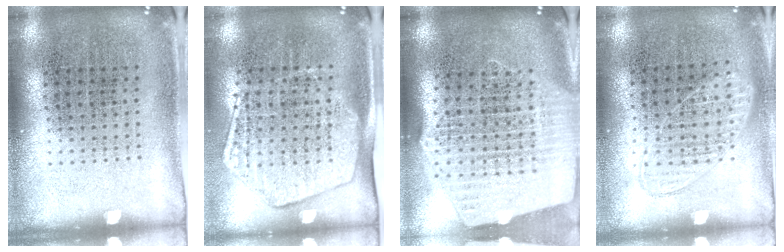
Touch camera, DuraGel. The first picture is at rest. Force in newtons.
{"total": 1.9, "press": 1.6, "slide": 1.1}
{"total": 2.6, "press": 2.3, "slide": 1.3}
{"total": 0.9, "press": 0.9, "slide": 0.3}